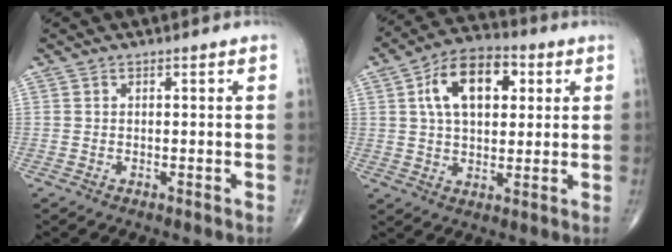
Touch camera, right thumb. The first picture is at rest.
{"total": 14.0, "force": [3.9, 8.2, 10.7], "torque": [-0.161, 0.010, 0.060]}